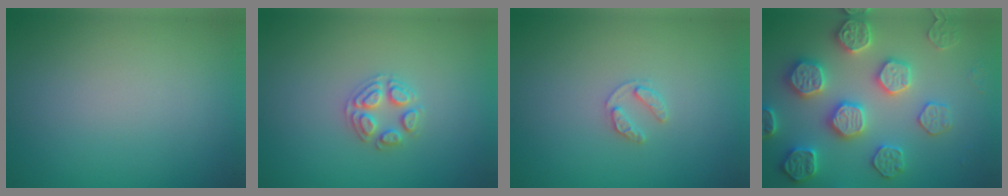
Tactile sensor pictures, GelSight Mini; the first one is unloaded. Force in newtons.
{"total": 2.5, "press": 2.5, "slide": 0.3}
{"total": 1.3, "press": 1.3, "slide": 0.2}
{"total": 5.8, "press": 5.6, "slide": 1.3}